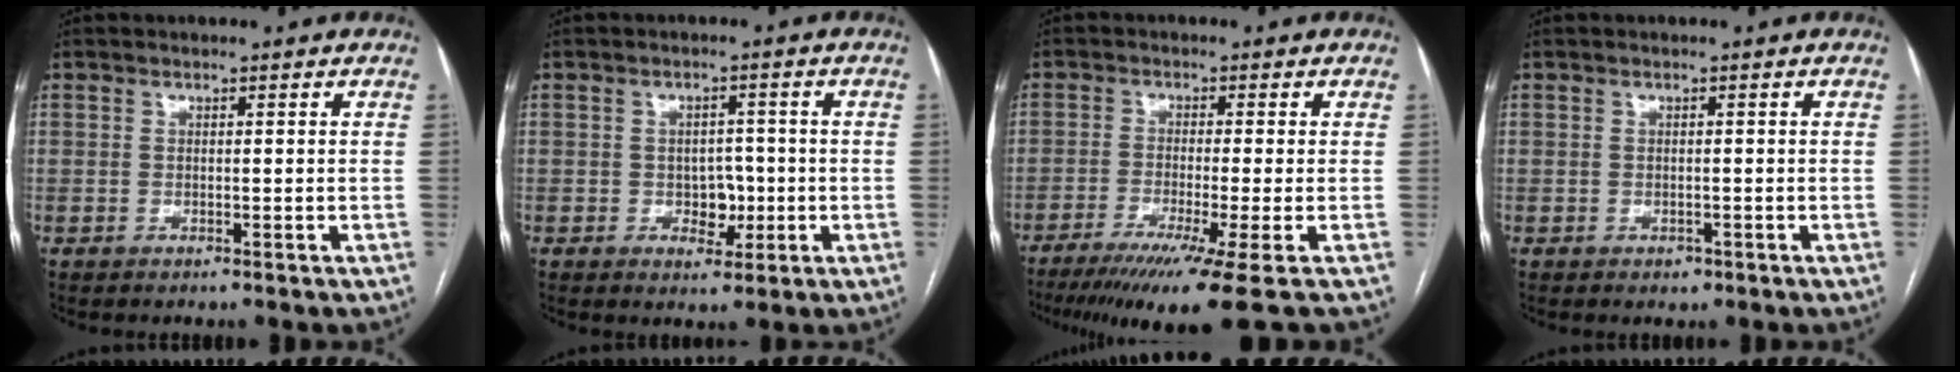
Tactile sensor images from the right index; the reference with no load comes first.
{"total": 3.8, "force": [-0.8, 2.7, 2.6], "torque": [-0.031, 0.007, -0.003]}
{"total": 11.7, "force": [-8.3, -1.8, 8.0], "torque": [-0.115, -0.041, -0.129]}
{"total": 1.1, "force": [-0.6, 0.8, 0.4], "torque": [-0.005, 0.002, -0.004]}